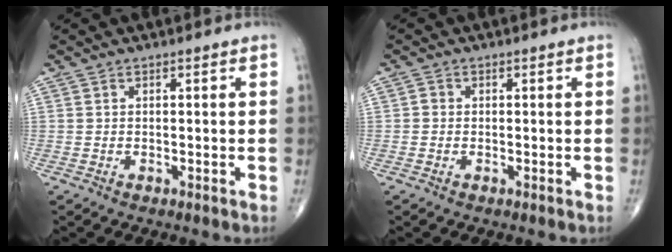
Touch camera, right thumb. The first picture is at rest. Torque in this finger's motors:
{"motor_torque": [-0.22, 0.05, -0.11, -0.22, 0.00]}